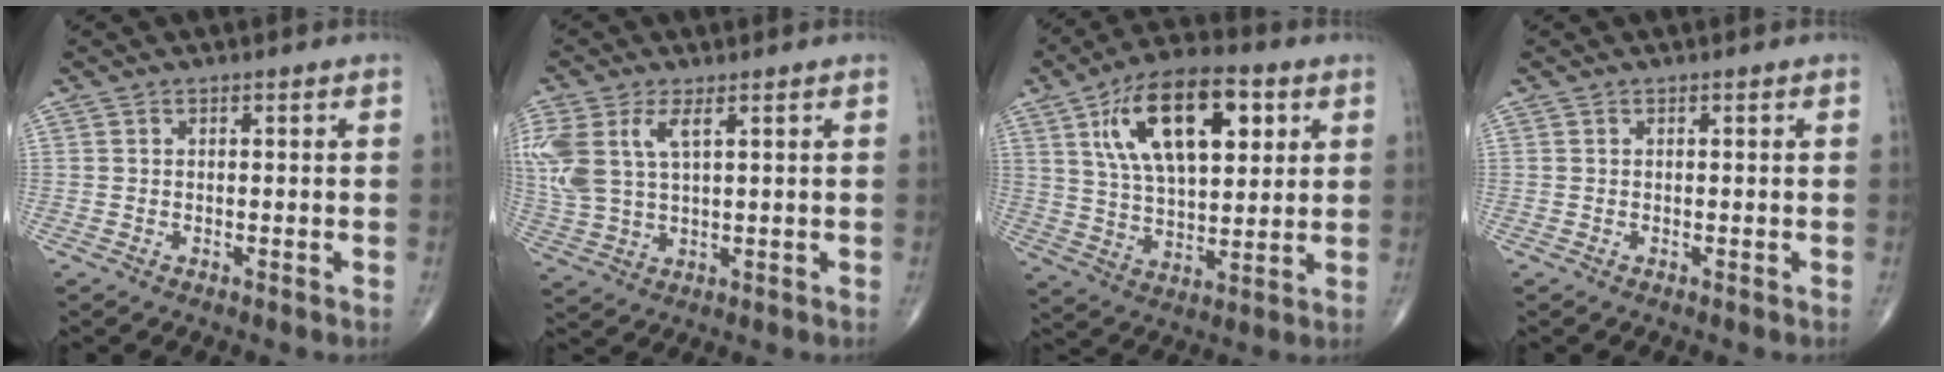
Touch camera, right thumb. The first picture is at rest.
{"total": 11.8, "force": [4.1, 6.1, 9.3], "torque": [-0.231, 0.003, 0.091]}
{"total": 19.6, "force": [7.1, 9.3, 15.7], "torque": [-0.235, -0.010, 0.121]}
{"total": 0.0}